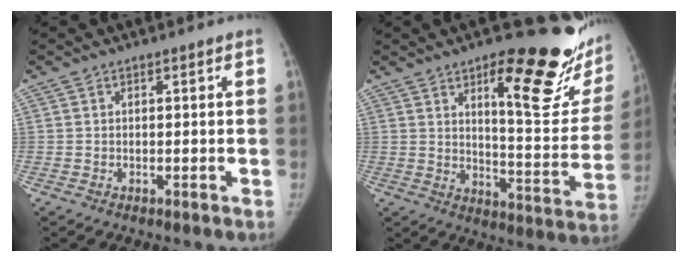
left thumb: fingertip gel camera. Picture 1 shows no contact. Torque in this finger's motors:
{"motor_torque": [0.10, 0.08, 1.12, -0.69, 0.06]}